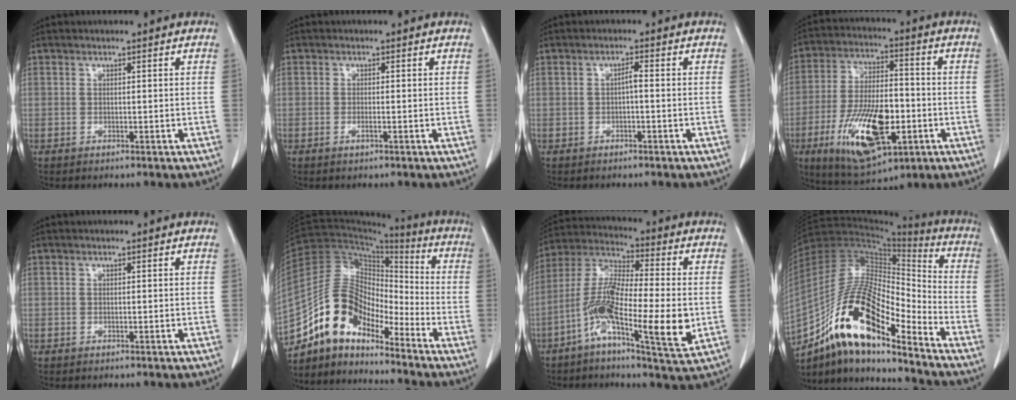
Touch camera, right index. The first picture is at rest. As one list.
[{"total": 1.0, "force": [-0.4, 0.1, 0.9], "torque": [-0.020, -0.001, -0.006]}, {"total": 0.8, "force": [-0.1, 0.1, 0.8], "torque": [-0.012, 0.002, -0.003]}, {"total": 16.6, "force": [-5.6, 6.2, 14.4], "torque": [-0.273, -0.008, -0.086]}, {"total": 0.0}, {"total": 13.2, "force": [-10.5, 5.7, 5.6], "torque": [-0.112, 0.057, -0.195]}, {"total": 15.0, "force": [-4.1, 2.4, 14.3], "torque": [-0.277, -0.004, -0.079]}, {"total": 19.4, "force": [-12.1, 5.0, 14.3], "torque": [-0.278, 0.015, -0.213]}]